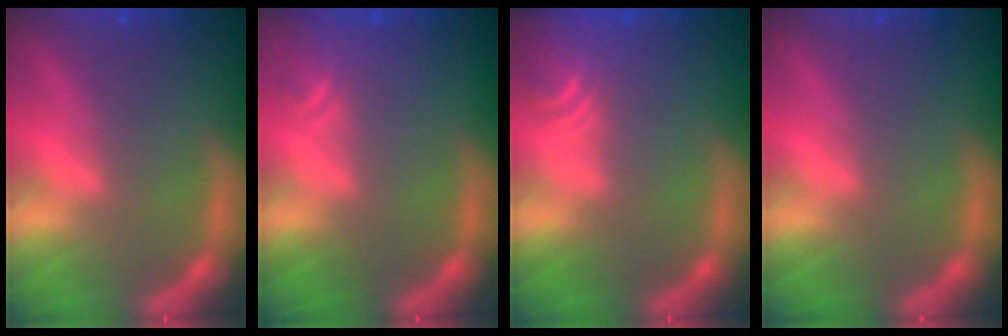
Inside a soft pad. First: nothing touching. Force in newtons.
{"total": 1.9}
{"total": 4.0}
{"total": 0.0}